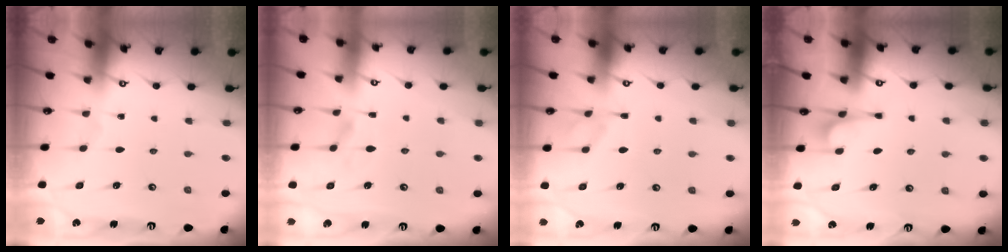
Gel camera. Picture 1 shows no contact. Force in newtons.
{"total": 1.9, "press": 1.5, "slide": 1.1}
{"total": 1.4, "press": 0.0, "slide": 1.4}
{"total": 2.1, "press": 2.0, "slide": 0.7}